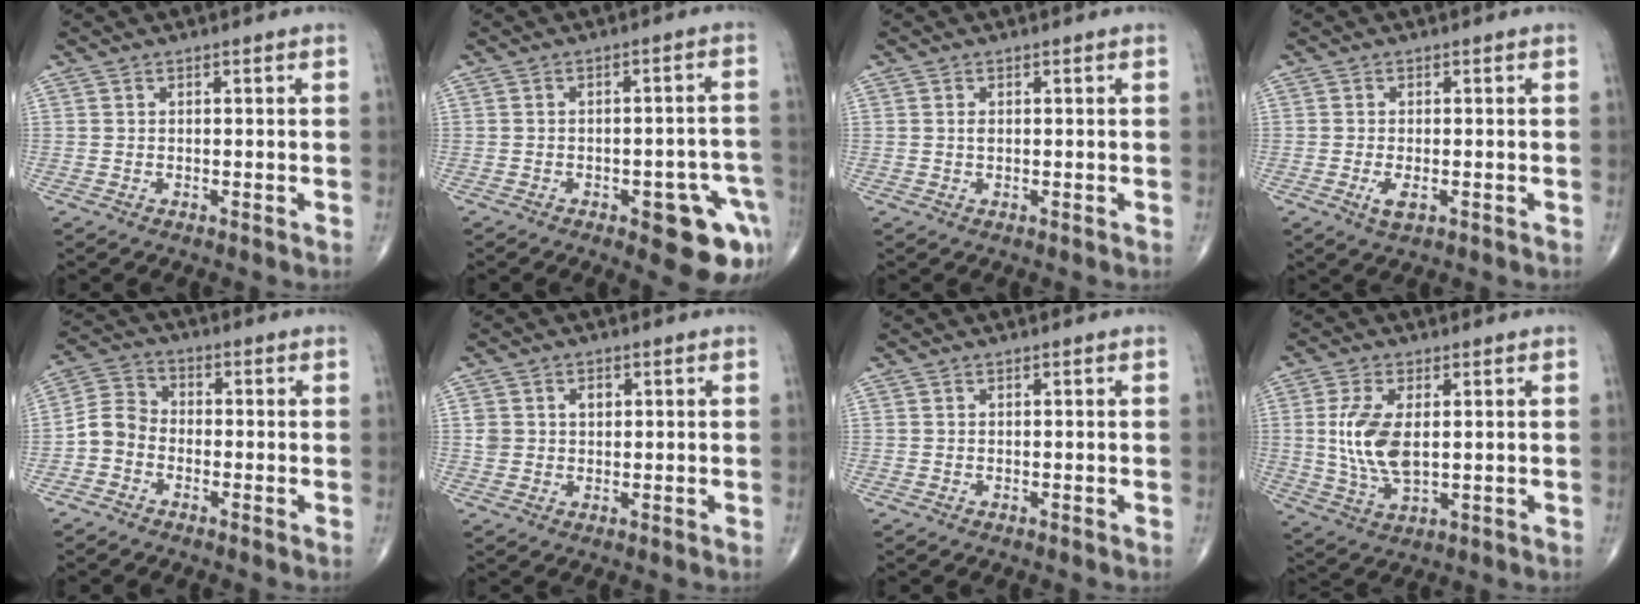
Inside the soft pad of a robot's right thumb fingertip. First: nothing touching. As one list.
[{"total": 11.9, "force": [-5.4, 4.5, 9.7], "torque": [-0.075, 0.030, -0.056]}, {"total": 0.7, "force": [0.1, 0.4, 0.6], "torque": [-0.011, -0.001, 0.002]}, {"total": 2.7, "force": [-0.9, 1.1, 2.3], "torque": [-0.048, -0.006, -0.016]}, {"total": 5.5, "force": [-2.0, 4.4, 2.5], "torque": [-0.036, 0.024, -0.055]}, {"total": 3.5, "force": [1.0, 2.8, 1.9], "torque": [-0.018, -0.003, 0.019]}, {"total": 0.0}, {"total": 9.9, "force": [1.0, 4.8, 8.6], "torque": [-0.183, -0.013, 0.026]}]